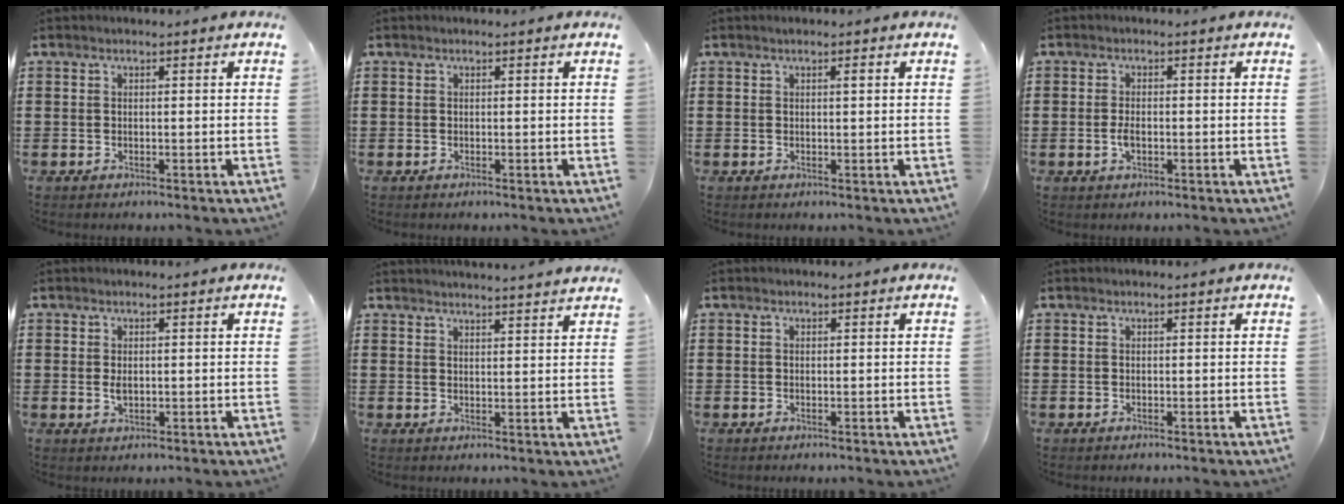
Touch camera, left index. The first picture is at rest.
{"total": 0.0}
{"total": 1.0, "force": [0.4, 0.2, 0.9], "torque": [-0.017, 0.002, 0.007]}
{"total": 2.4, "force": [-0.5, 1.0, 2.1], "torque": [-0.048, -0.002, -0.011]}
{"total": 1.7, "force": [0.2, 0.8, 1.5], "torque": [-0.030, 0.003, 0.002]}
{"total": 2.7, "force": [2.6, -0.5, 0.1], "torque": [-0.009, -0.014, 0.048]}
{"total": 0.0}
{"total": 0.0}